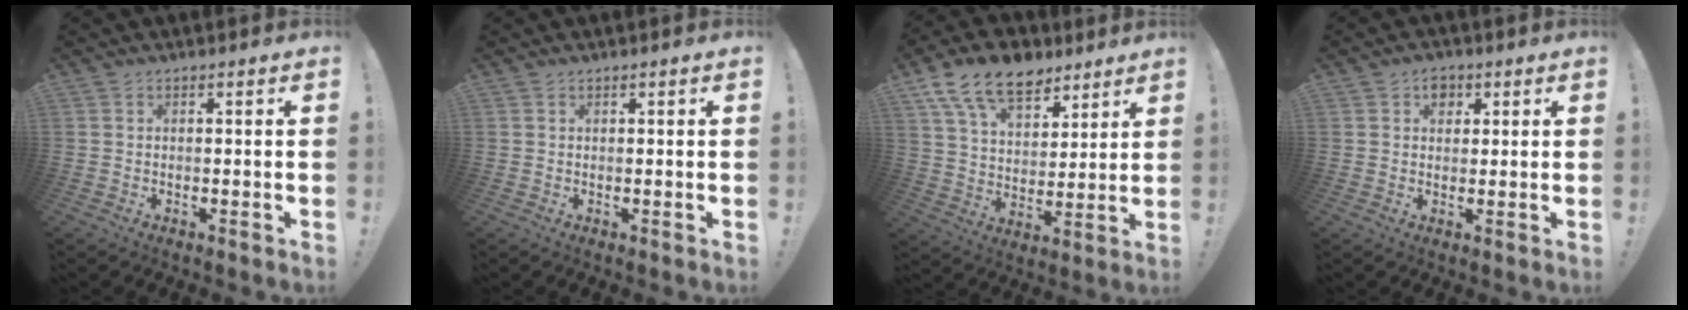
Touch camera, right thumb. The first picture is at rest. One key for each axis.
{"total": 0.0}
{"total": 16.3, "fx": 10.4, "fy": 9.3, "fz": 8.4, "tx": -0.139, "ty": -0.060, "tz": 0.191}
{"total": 3.6, "fx": 1.7, "fy": 2.9, "fz": 1.4, "tx": -0.006, "ty": -0.007, "tz": 0.025}